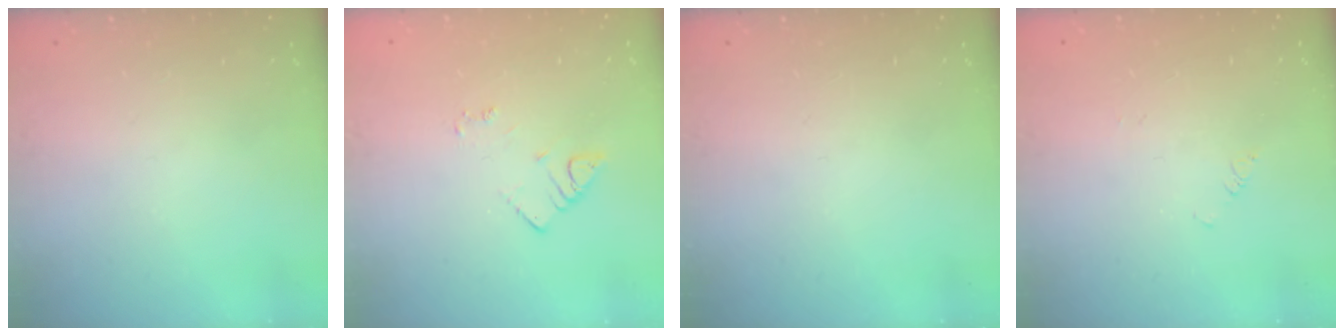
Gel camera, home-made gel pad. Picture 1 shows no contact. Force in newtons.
{"total": 2.9, "press": 2.9, "slide": 0.3}
{"total": 0.0}
{"total": 1.4, "press": 1.3, "slide": 0.3}